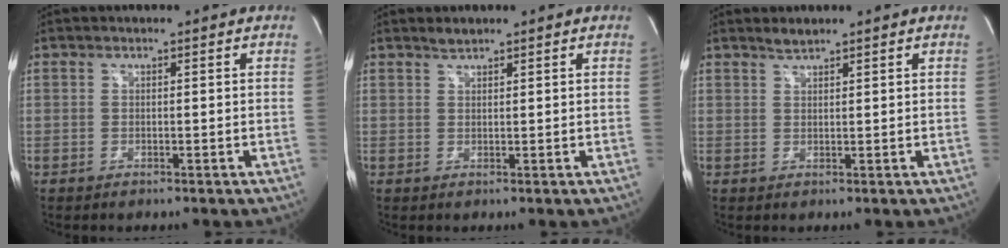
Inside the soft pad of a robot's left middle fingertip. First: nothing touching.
{"total": 1.1, "force": [1.0, 0.2, 0.2], "torque": [-0.008, 0.000, 0.021]}
{"total": 1.3, "force": [1.3, 0.1, 0.3], "torque": [-0.011, 0.000, 0.027]}